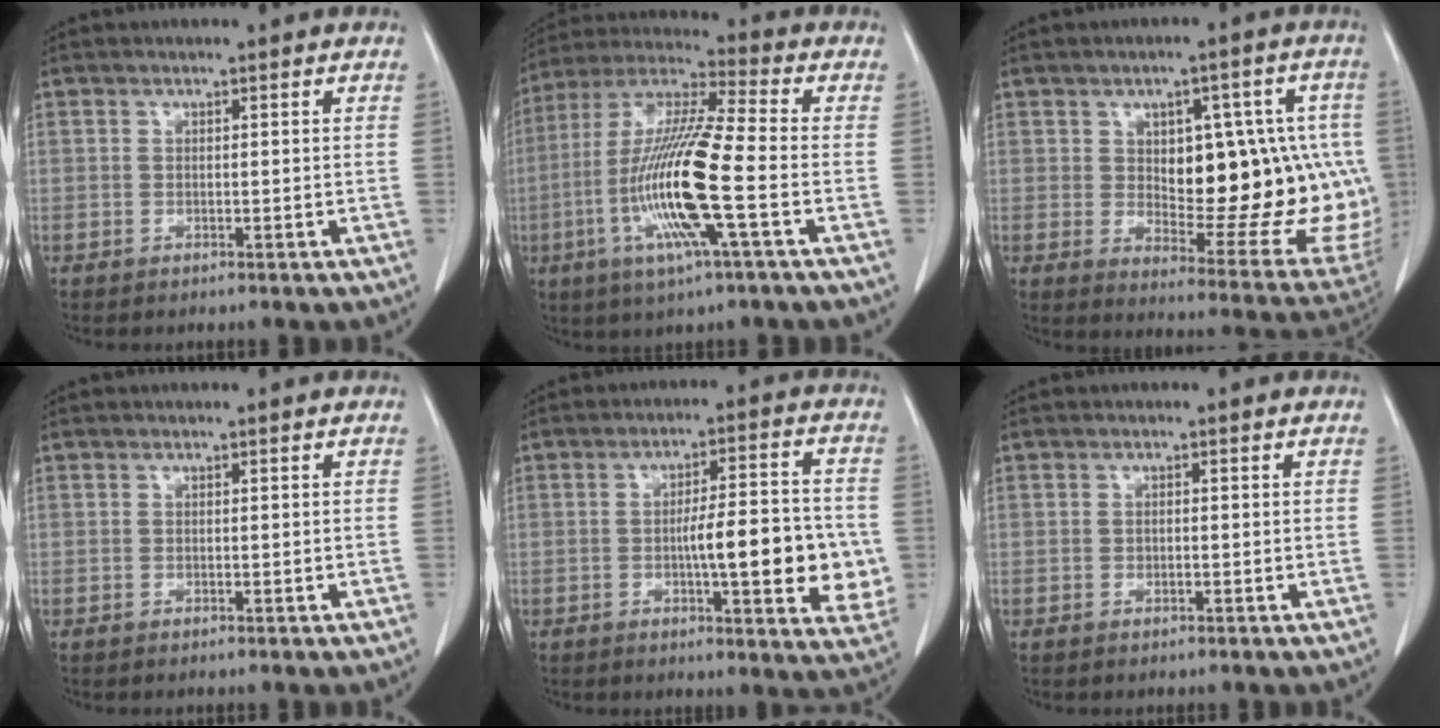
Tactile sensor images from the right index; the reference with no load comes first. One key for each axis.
{"total": 16.5, "fx": -4.2, "fy": 0.6, "fz": 16.0, "tx": -0.329, "ty": -0.011, "tz": -0.084}
{"total": 21.6, "fx": 0.7, "fy": 9.4, "fz": 19.4, "tx": -0.192, "ty": 0.019, "tz": 0.038}
{"total": 0.0}
{"total": 13.7, "fx": -1.9, "fy": 3.0, "fz": 13.2, "tx": -0.175, "ty": 0.009, "tz": -0.022}
{"total": 0.6, "fx": 0.0, "fy": 0.3, "fz": 0.5, "tx": -0.009, "ty": 0.001, "tz": 0.003}